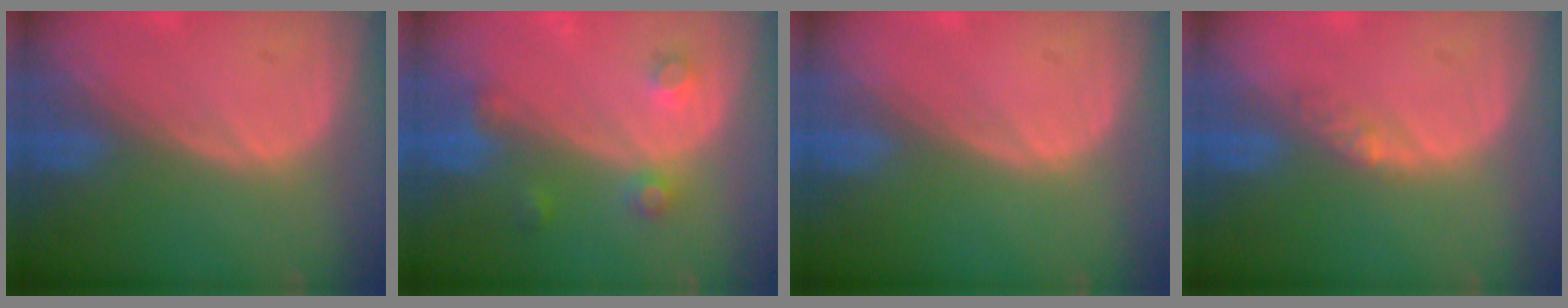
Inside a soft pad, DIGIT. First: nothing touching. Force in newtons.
{"total": 3.6, "press": 3.4, "slide": 1.1}
{"total": 0.0}
{"total": 2.2, "press": 1.7, "slide": 1.3}